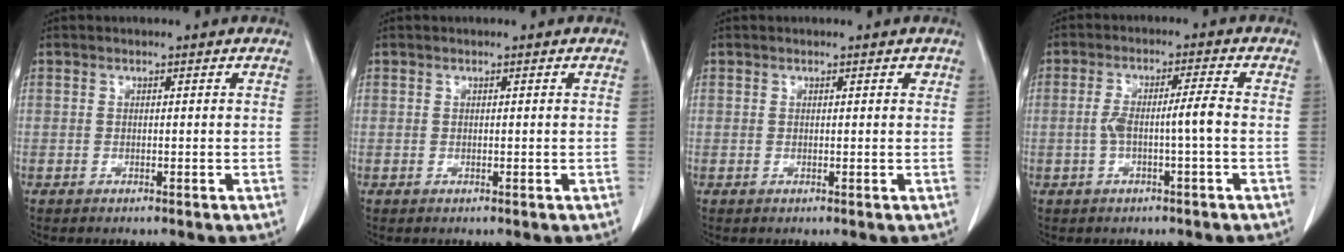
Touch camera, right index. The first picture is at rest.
{"total": 0.0}
{"total": 0.6, "force": [0.4, 0.3, 0.4], "torque": [-0.001, 0.001, 0.002]}
{"total": 4.9, "force": [-0.9, 0.0, 4.8], "torque": [-0.097, 0.017, -0.012]}